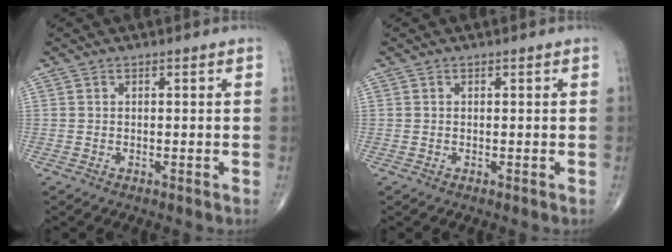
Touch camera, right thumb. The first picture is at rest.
{"total": 0.0}